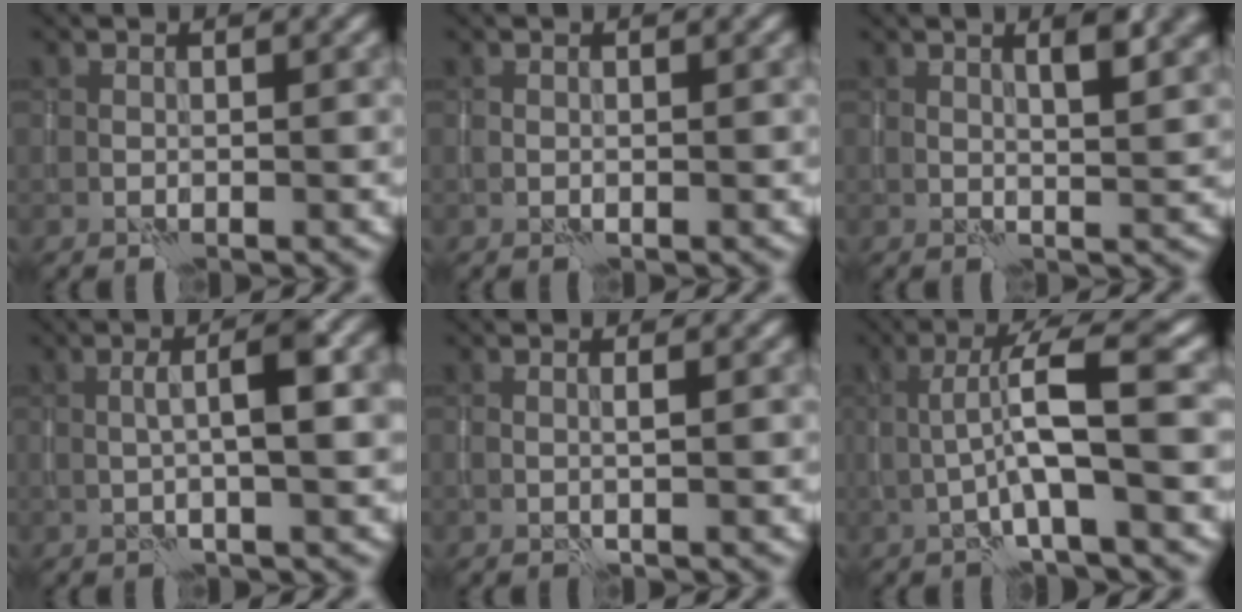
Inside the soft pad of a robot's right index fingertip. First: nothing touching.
{"total": 0.0}
{"total": 4.0, "force": [1.7, 1.2, 3.5], "torque": [-0.043, 0.006, 0.020]}
{"total": 4.9, "force": [0.2, 0.9, 4.8], "torque": [-0.081, 0.011, 0.001]}
{"total": 0.9, "force": [0.0, 0.2, 0.9], "torque": [-0.012, 0.002, -0.003]}
{"total": 5.7, "force": [-0.7, 0.7, 5.6], "torque": [-0.101, 0.017, -0.013]}